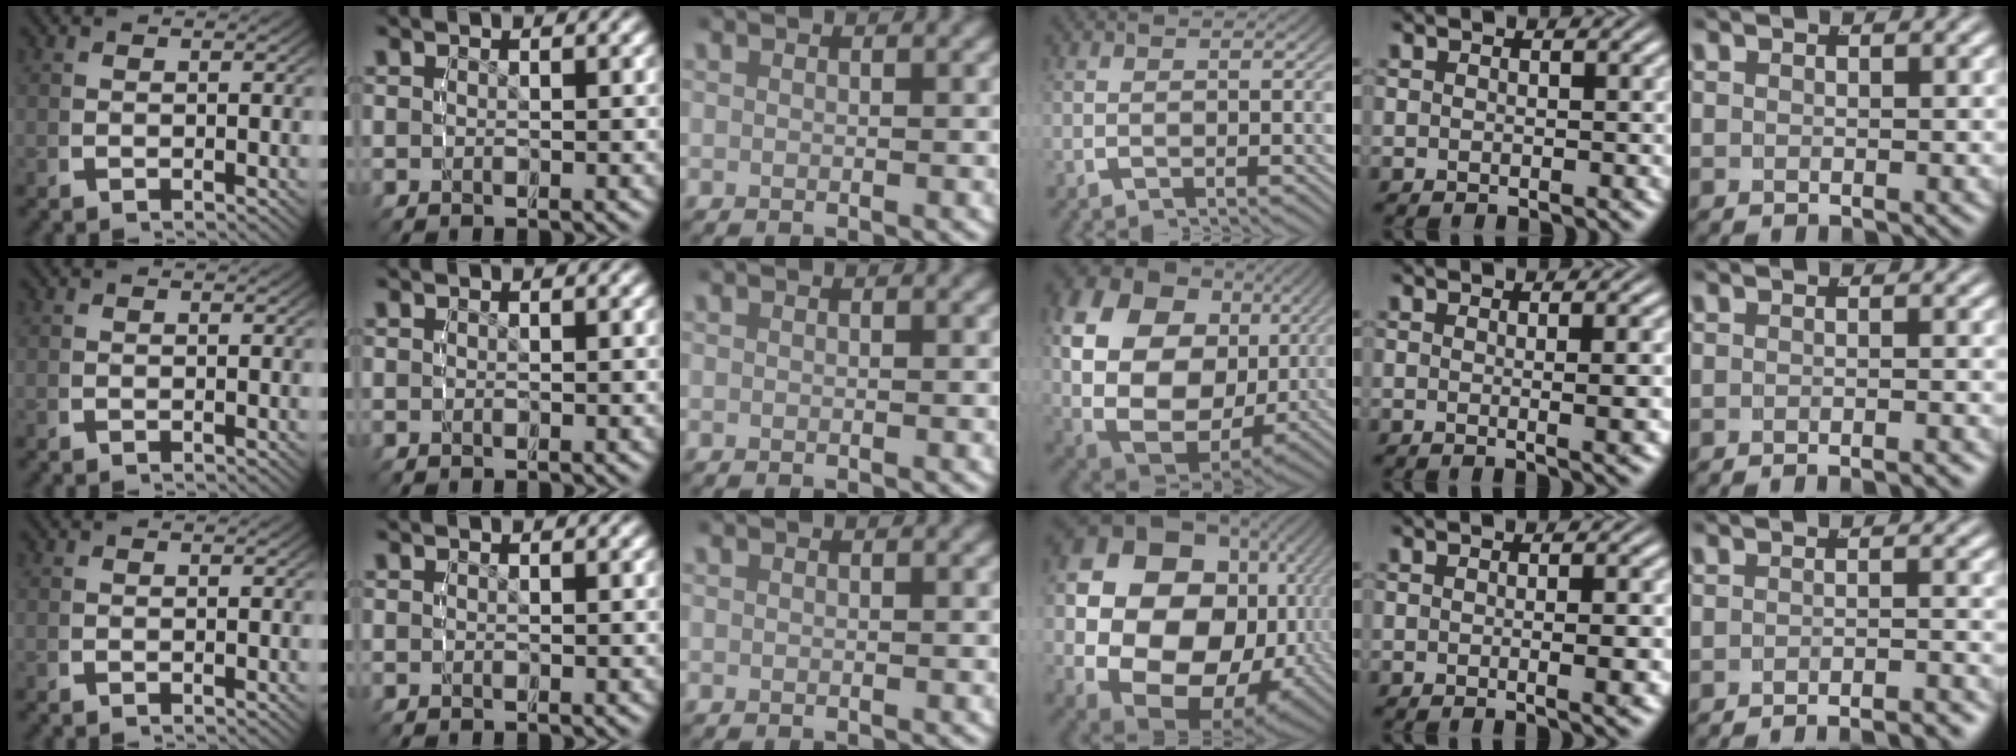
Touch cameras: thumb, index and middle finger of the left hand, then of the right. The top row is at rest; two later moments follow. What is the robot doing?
{"motion": "lift_and_place", "object": "cloth"}